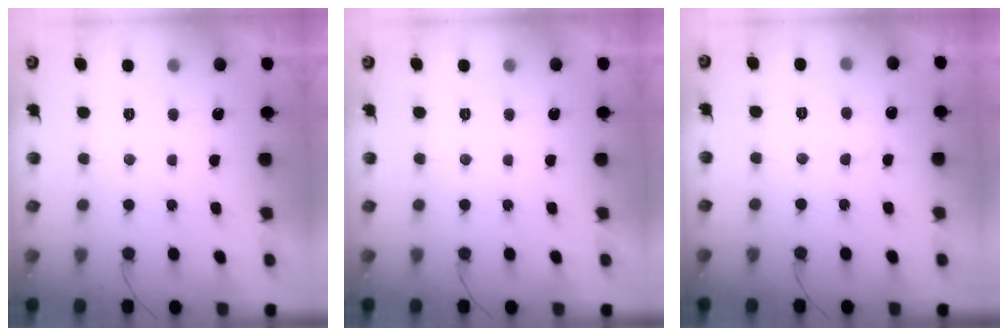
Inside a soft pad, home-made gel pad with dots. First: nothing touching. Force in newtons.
{"total": 0.0}
{"total": 3.7, "press": 3.6, "slide": 0.4}